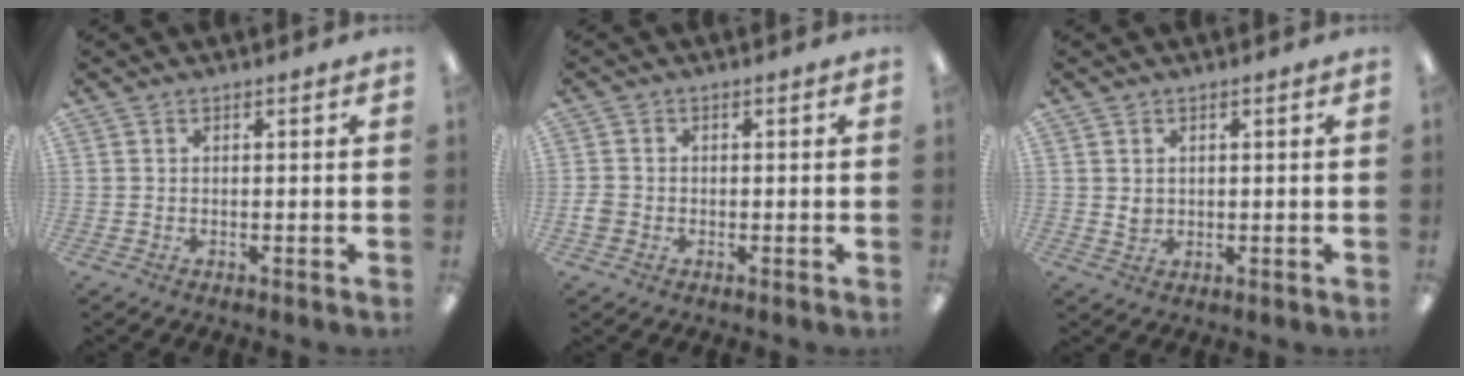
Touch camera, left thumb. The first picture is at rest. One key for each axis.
{"total": 2.5, "fx": -0.6, "fy": 2.1, "fz": 1.1, "tx": -0.016, "ty": 0.006, "tz": -0.012}
{"total": 2.0, "fx": 0.7, "fy": 1.8, "fz": 0.6, "tx": -0.006, "ty": 0.000, "tz": 0.011}